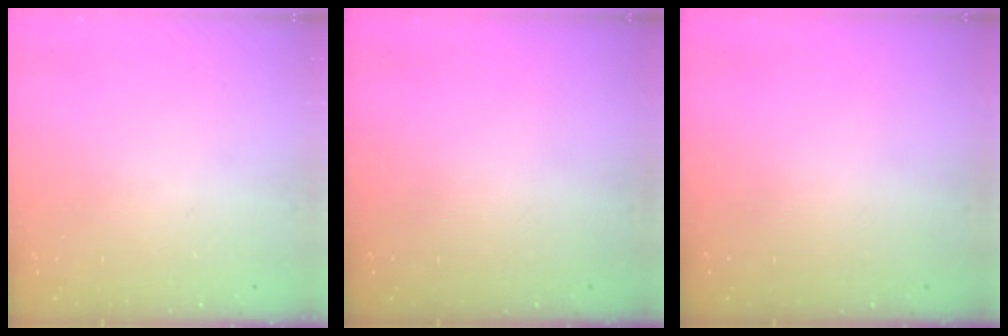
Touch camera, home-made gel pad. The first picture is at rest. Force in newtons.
{"total": 0.0}
{"total": 0.0}